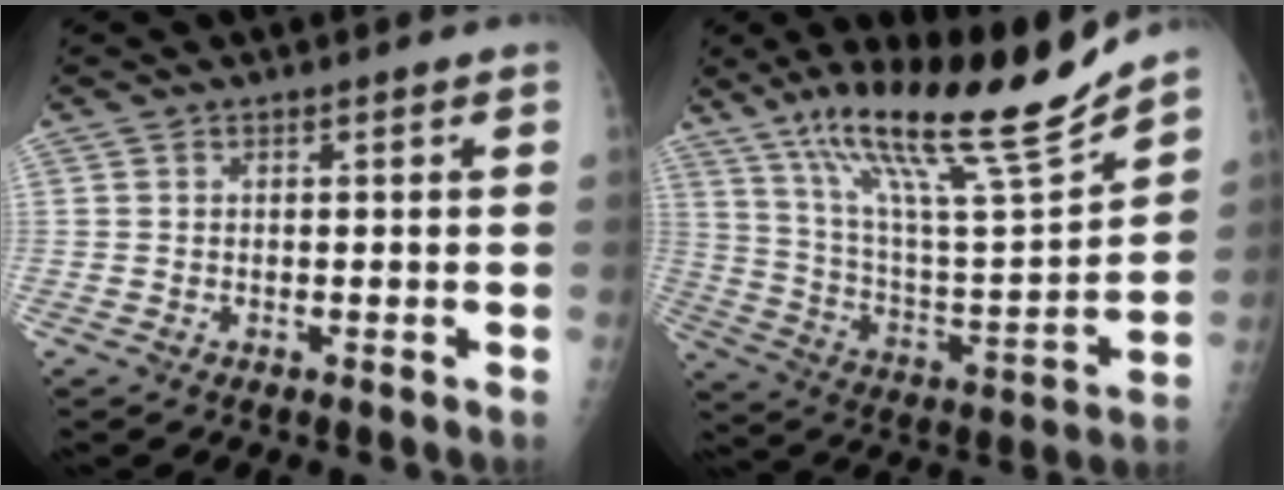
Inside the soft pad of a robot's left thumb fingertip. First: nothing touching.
{"total": 22.8, "force": [17.3, 2.1, 14.7], "torque": [-0.220, -0.079, 0.308]}